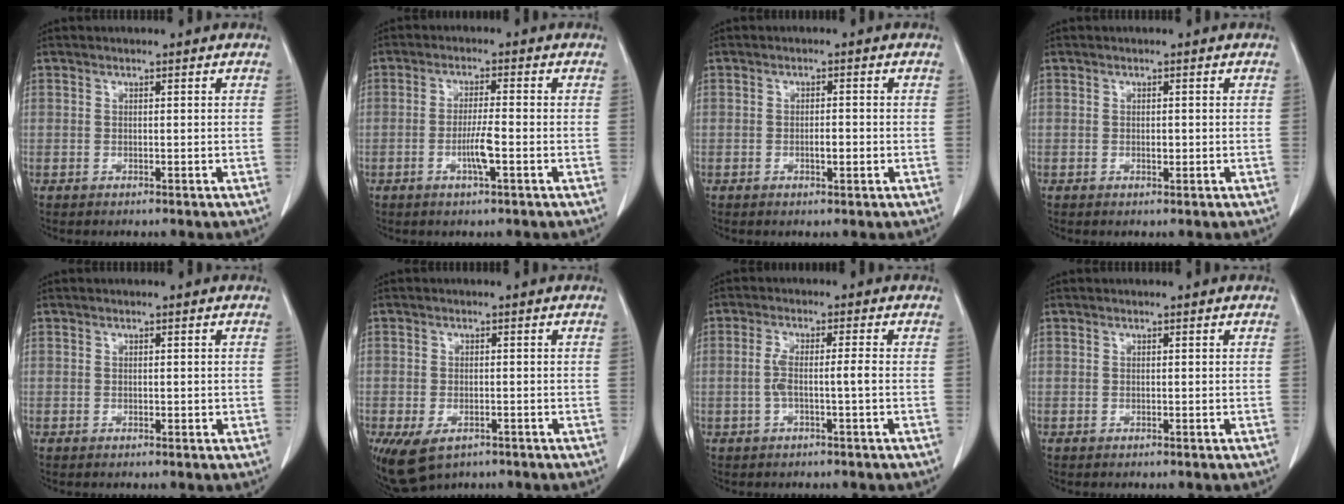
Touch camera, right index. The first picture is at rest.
{"total": 4.1, "force": [-1.3, 0.0, 3.8], "torque": [-0.074, -0.003, -0.022]}
{"total": 1.9, "force": [-0.4, 0.5, 1.8], "torque": [-0.031, 0.002, -0.003]}
{"total": 0.8, "force": [0.0, 0.4, 0.7], "torque": [-0.014, 0.001, 0.004]}
{"total": 0.7, "force": [0.0, 0.5, 0.5], "torque": [-0.006, 0.002, 0.003]}
{"total": 6.4, "force": [-3.7, 3.7, 3.7], "torque": [-0.071, -0.009, -0.051]}
{"total": 3.5, "force": [-0.6, 0.0, 3.4], "torque": [-0.071, 0.012, -0.007]}
{"total": 0.0}